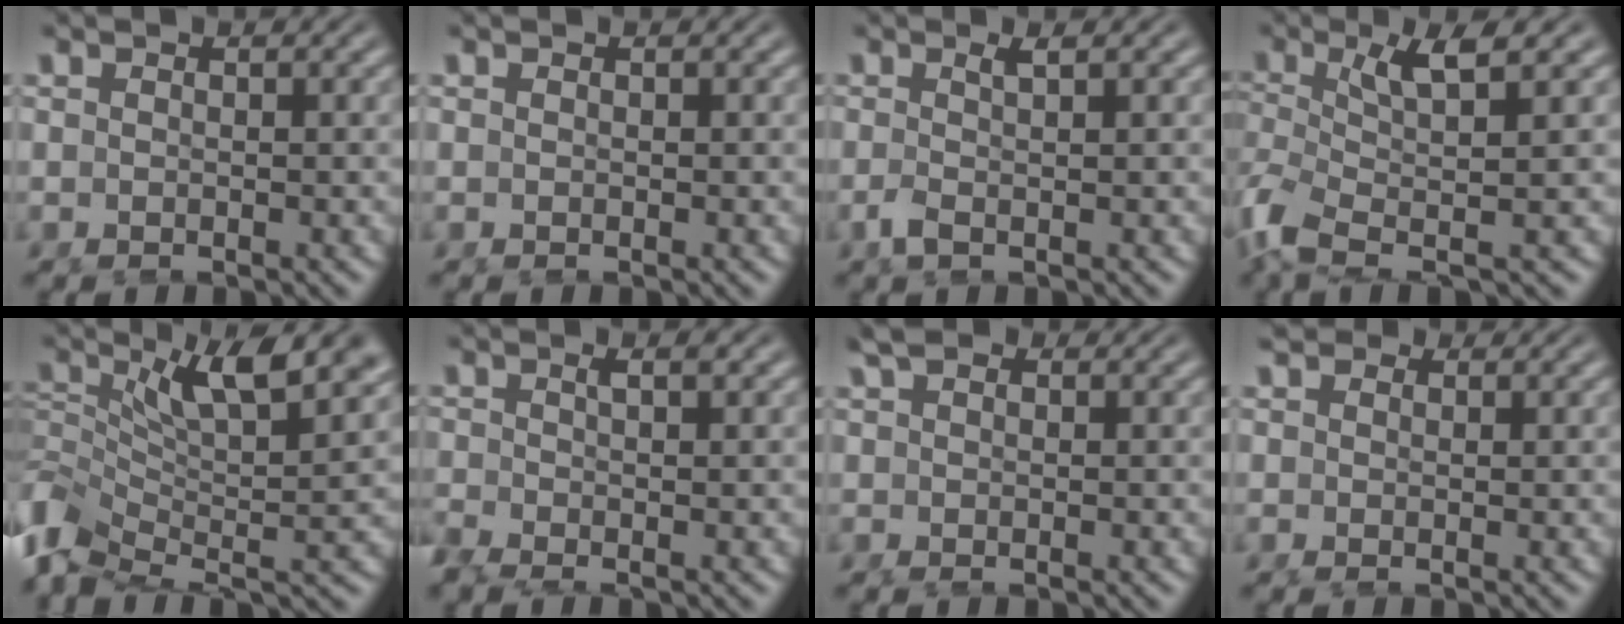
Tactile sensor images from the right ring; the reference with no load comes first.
{"total": 0.0}
{"total": 1.2, "force": [-0.7, -0.6, 0.8], "torque": [-0.021, -0.005, -0.010]}
{"total": 4.5, "force": [-0.7, 1.9, 4.0], "torque": [-0.108, -0.020, -0.007]}
{"total": 6.8, "force": [-0.1, 3.8, 5.7], "torque": [-0.130, -0.036, 0.008]}
{"total": 2.2, "force": [-1.1, 1.3, 1.4], "torque": [-0.036, -0.012, -0.018]}
{"total": 1.2, "force": [0.9, 0.5, 0.6], "torque": [-0.018, -0.001, 0.018]}
{"total": 1.1, "force": [1.0, 0.4, 0.2], "torque": [-0.005, -0.001, 0.017]}